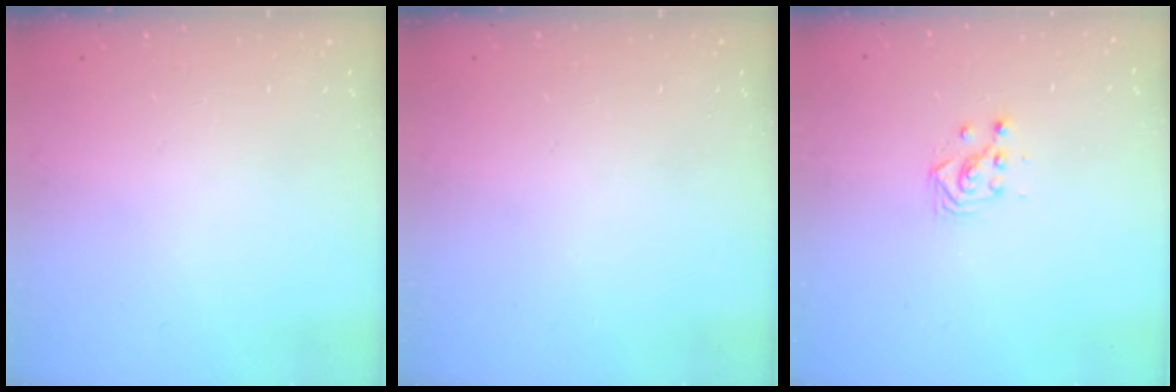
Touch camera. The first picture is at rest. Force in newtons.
{"total": 0.0}
{"total": 3.0, "press": 3.0, "slide": 0.2}